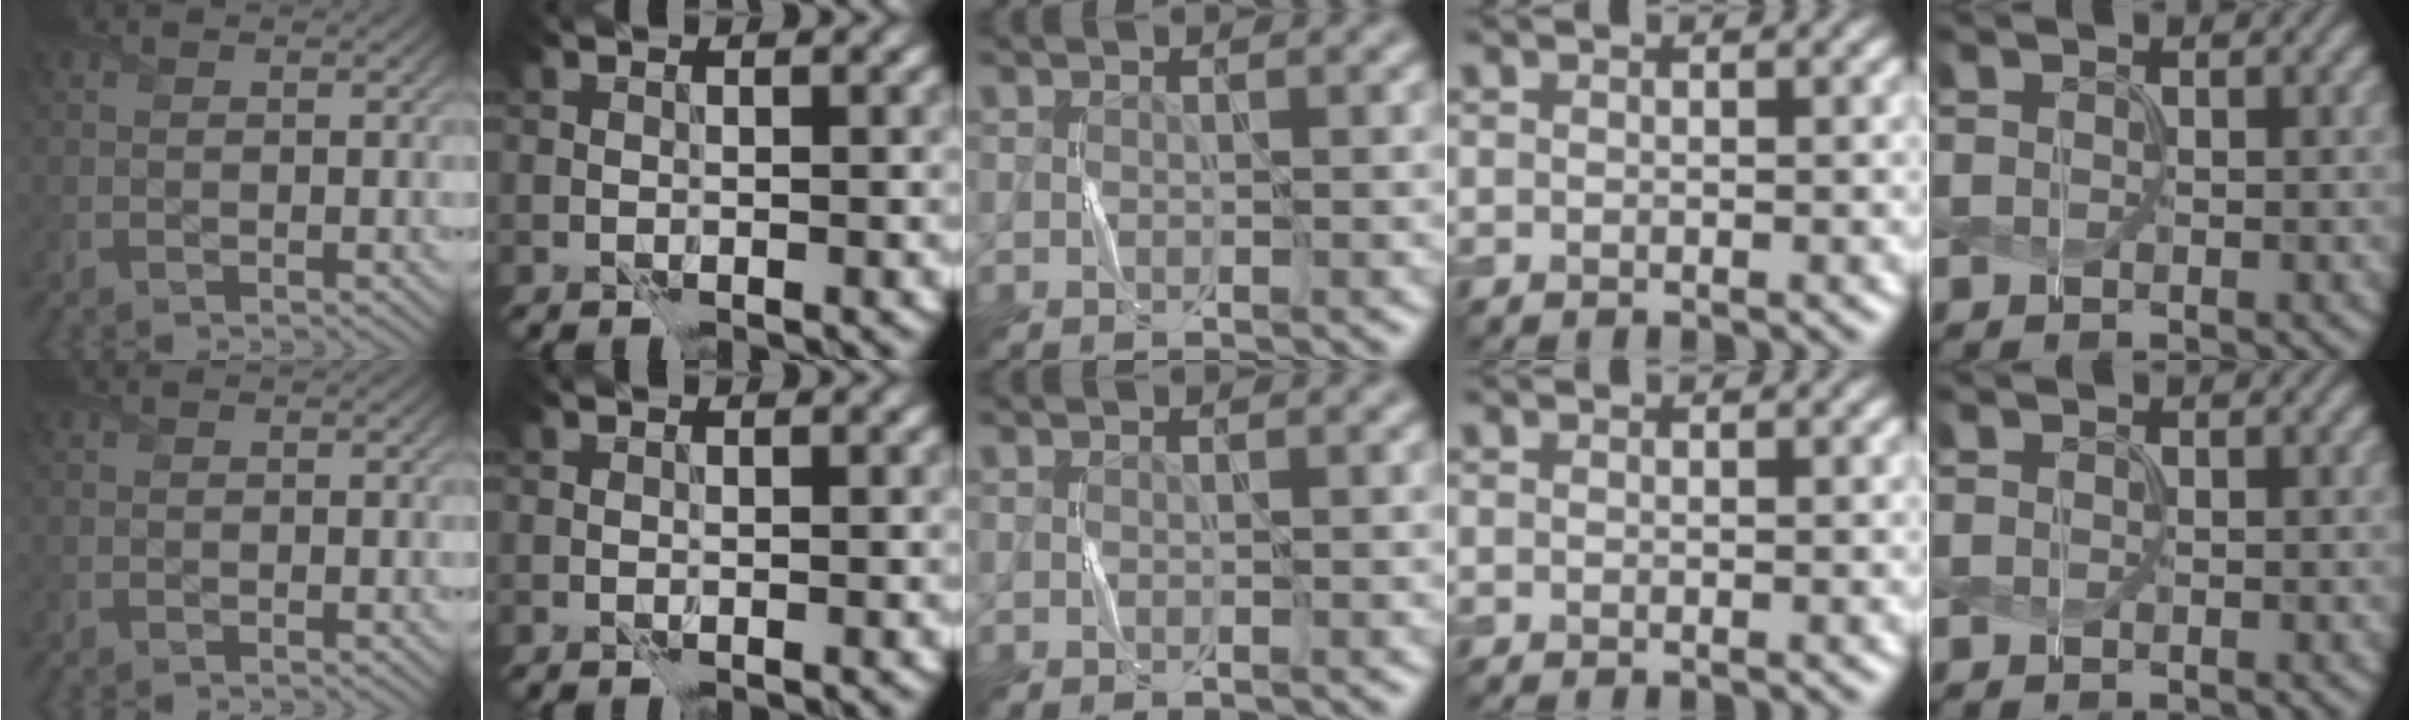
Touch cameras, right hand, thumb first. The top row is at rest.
{}